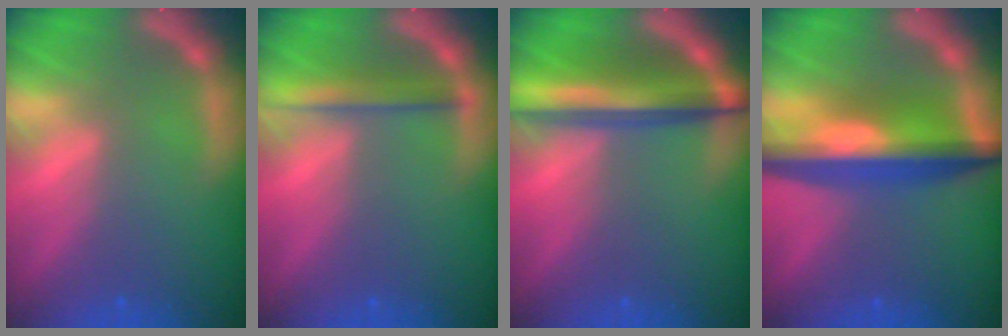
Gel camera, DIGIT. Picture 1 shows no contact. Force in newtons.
{"total": 2.9}
{"total": 7.6}
{"total": 9.1}